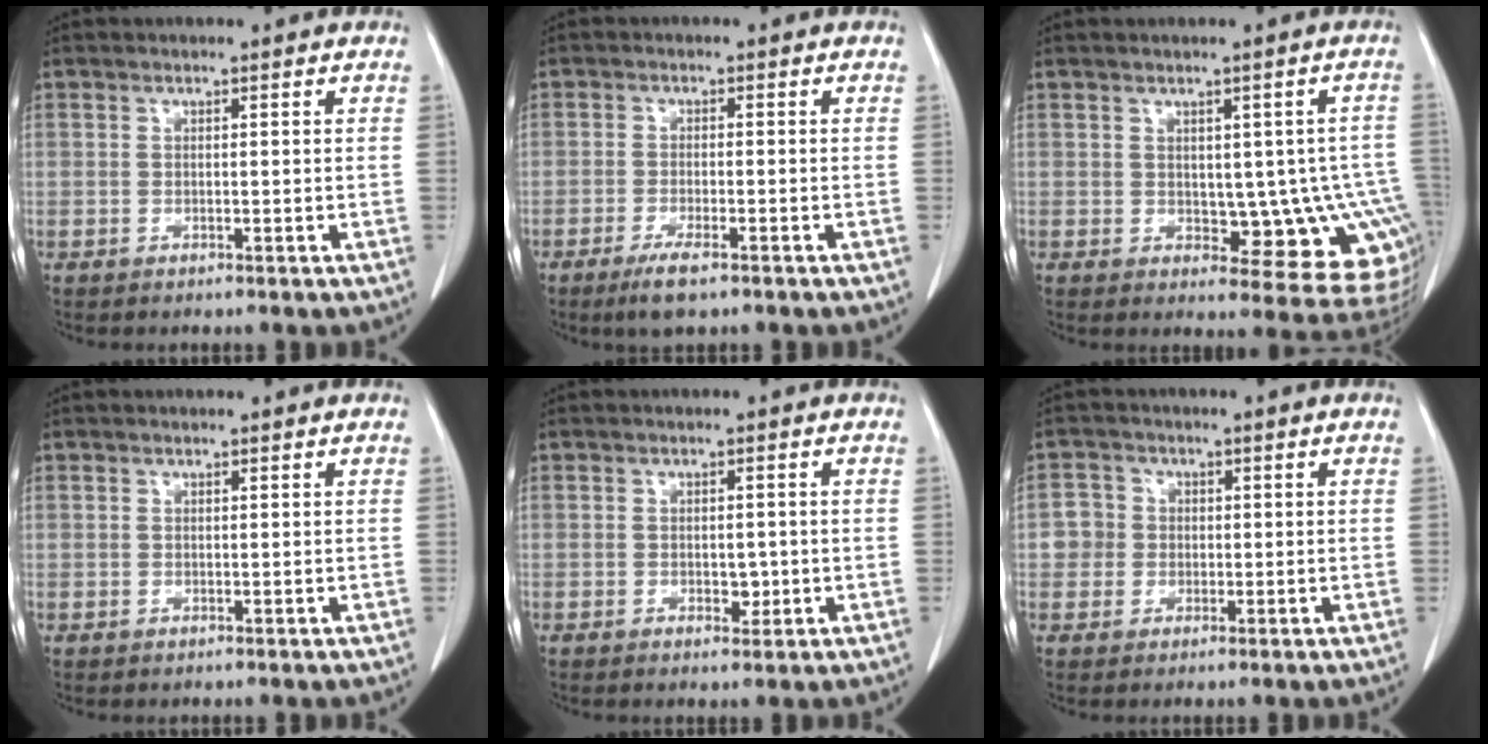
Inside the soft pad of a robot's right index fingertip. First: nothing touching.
{"total": 4.3, "force": [-2.8, 0.8, 3.1], "torque": [-0.058, -0.007, -0.047]}
{"total": 11.1, "force": [-1.4, 4.8, 9.9], "torque": [-0.086, 0.014, -0.004]}
{"total": 0.5, "force": [0.2, 0.5, -0.1], "torque": [0.009, 0.003, 0.000]}
{"total": 2.3, "force": [-0.5, 1.3, 1.8], "torque": [-0.024, 0.000, -0.003]}
{"total": 3.6, "force": [0.0, 3.6, 0.4], "torque": [0.001, 0.013, -0.002]}